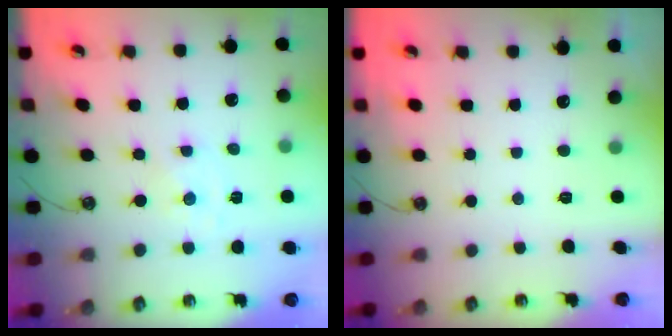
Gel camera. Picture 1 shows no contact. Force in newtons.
{"total": 0.0}